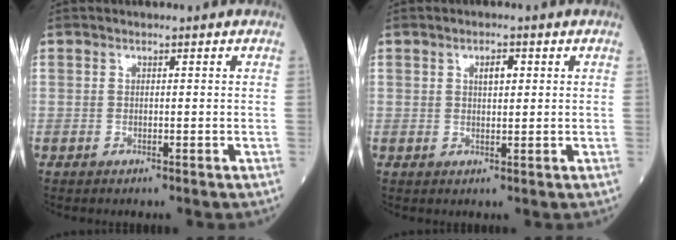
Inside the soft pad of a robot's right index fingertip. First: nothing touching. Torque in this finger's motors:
{"motor_torque": [0.24, 0.01, 0.02, 0.04]}